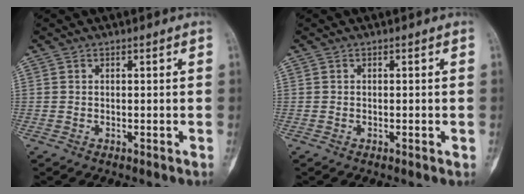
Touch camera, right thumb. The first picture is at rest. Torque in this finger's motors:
{"motor_torque": [-0.22, -0.08, -0.18, 0.05, -0.11]}